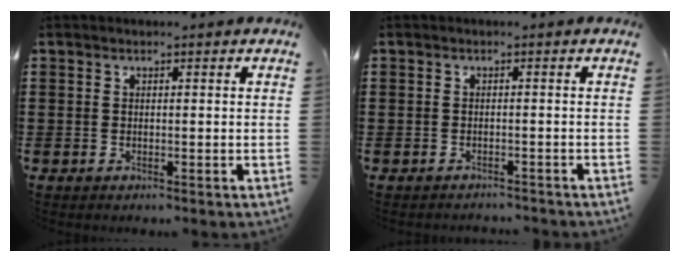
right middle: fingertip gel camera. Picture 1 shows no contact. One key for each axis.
{"total": 1.2, "fx": -1.2, "fy": 0.2, "fz": -0.2, "tx": 0.002, "ty": 0.005, "tz": -0.028}